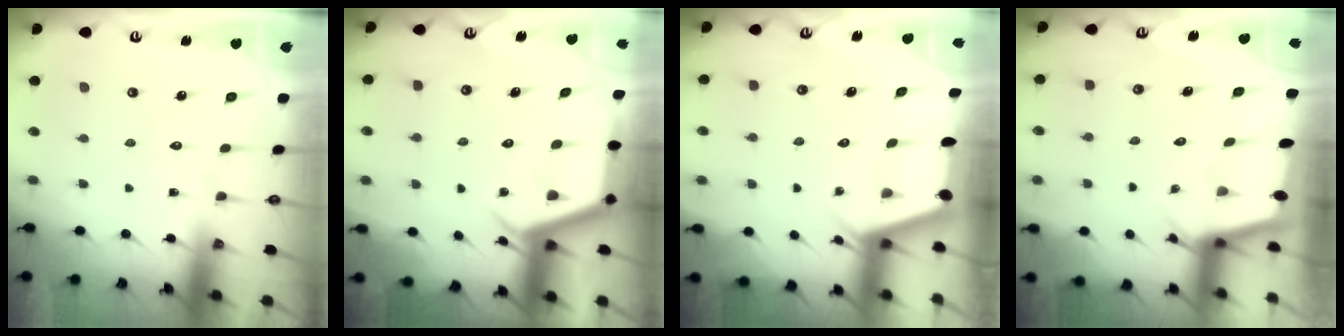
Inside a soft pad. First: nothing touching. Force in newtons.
{"total": 5.0, "press": 5.0, "slide": 0.3}
{"total": 2.4, "press": 2.4, "slide": 0.3}
{"total": 1.3, "press": 1.3, "slide": 0.1}